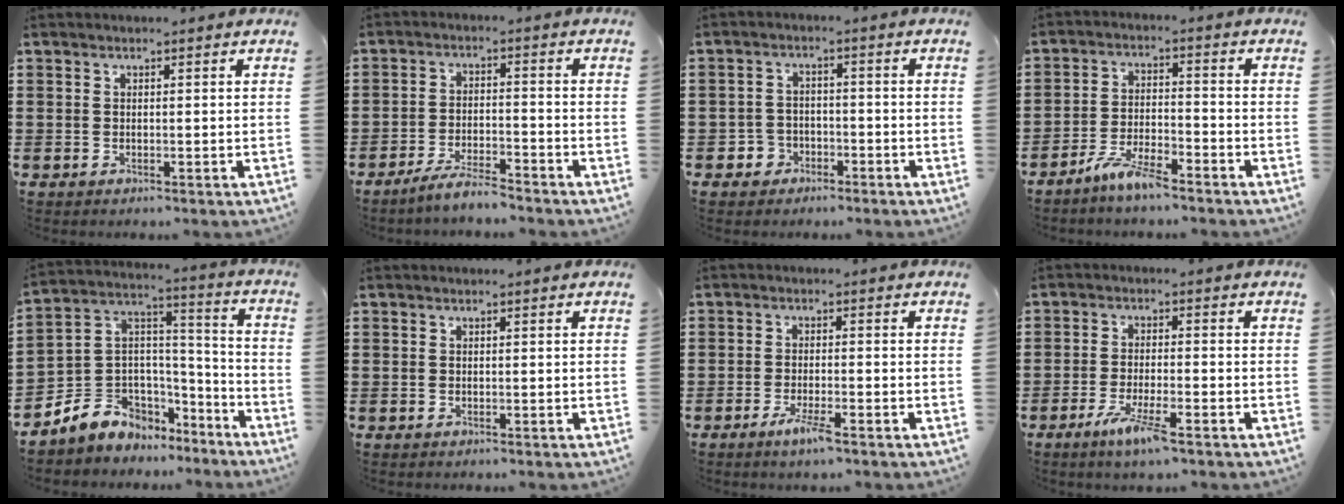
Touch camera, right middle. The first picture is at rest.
{"total": 4.4, "force": [-4.1, 0.2, 1.6], "torque": [-0.033, 0.000, -0.081]}
{"total": 2.8, "force": [-2.1, 1.8, 0.2], "torque": [-0.013, 0.005, -0.047]}
{"total": 5.7, "force": [-4.7, 0.8, 3.0], "torque": [-0.068, 0.001, -0.091]}
{"total": 5.9, "force": [-3.4, 4.8, -0.6], "torque": [-0.032, -0.012, -0.071]}
{"total": 0.0}
{"total": 3.5, "force": [-2.1, 0.4, 2.8], "torque": [-0.050, -0.004, -0.037]}
{"total": 5.3, "force": [-3.1, 0.6, 4.2], "torque": [-0.084, -0.010, -0.055]}